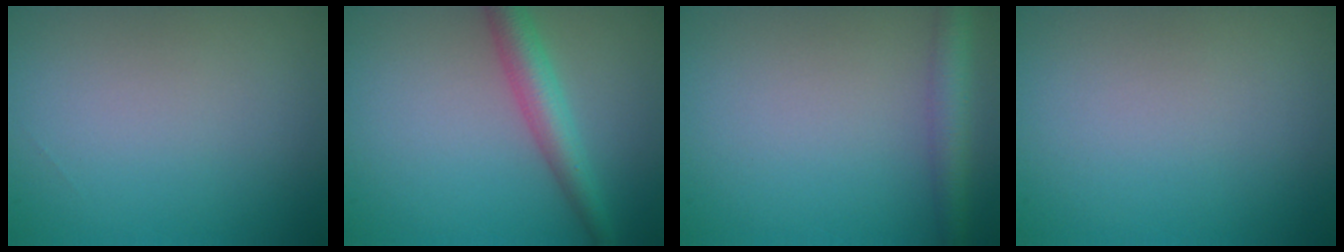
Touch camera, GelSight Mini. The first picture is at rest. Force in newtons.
{"total": 3.7, "press": 3.7, "slide": 0.1}
{"total": 3.0, "press": 3.0, "slide": 0.1}
{"total": 0.0}